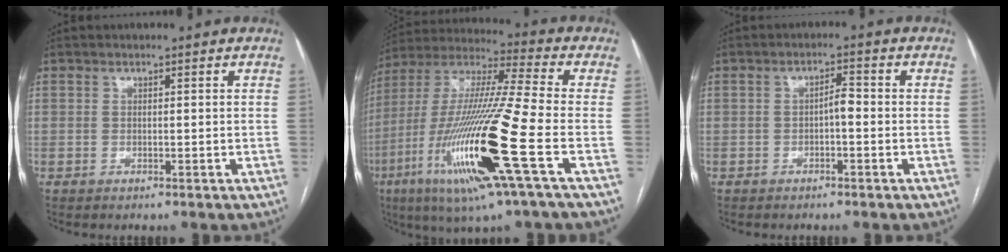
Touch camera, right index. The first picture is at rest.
{"total": 22.7, "force": [-7.7, 0.6, 21.3], "torque": [-0.442, -0.031, -0.149]}
{"total": 2.4, "force": [-0.6, 0.8, 2.2], "torque": [-0.034, 0.010, -0.011]}